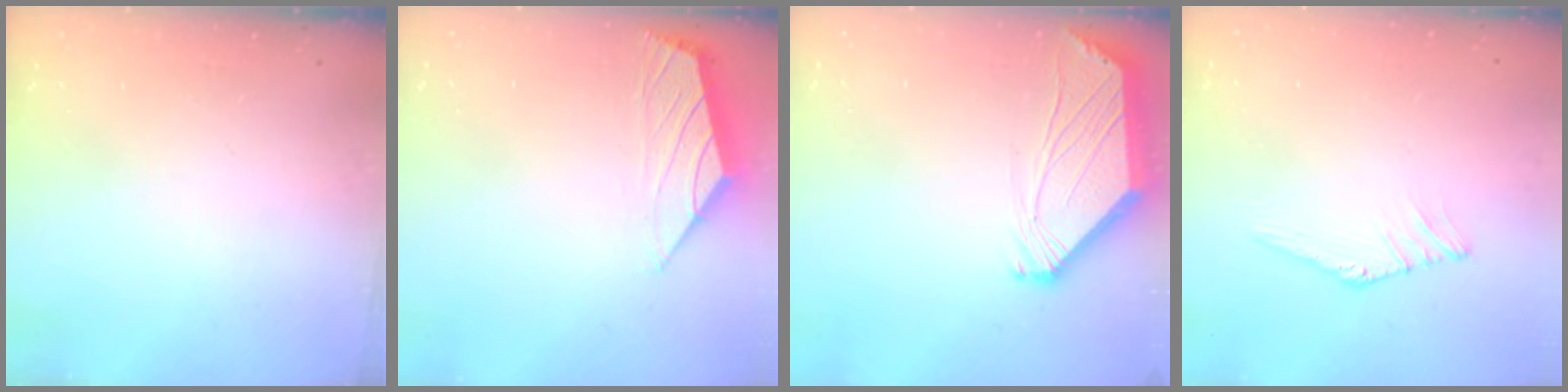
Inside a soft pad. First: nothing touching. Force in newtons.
{"total": 0.8, "press": 0.6, "slide": 0.6}
{"total": 2.4, "press": 2.4, "slide": 0.6}
{"total": 0.9, "press": 0.8, "slide": 0.4}